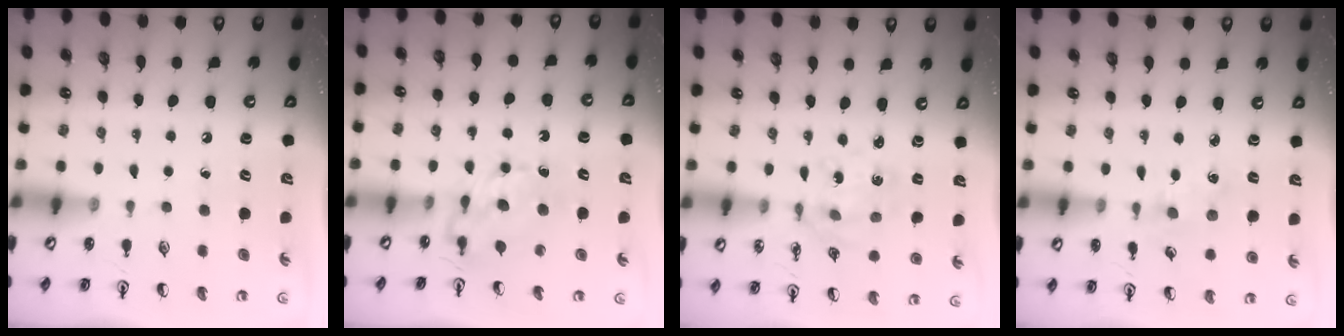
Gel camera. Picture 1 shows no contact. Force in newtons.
{"total": 7.0, "press": 7.0, "slide": 0.6}
{"total": 2.9, "press": 2.7, "slide": 1.0}
{"total": 2.8, "press": 2.8, "slide": 0.4}